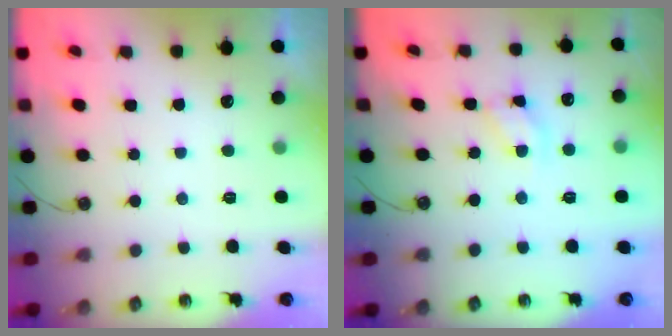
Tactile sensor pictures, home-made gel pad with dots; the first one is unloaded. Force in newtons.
{"total": 7.1, "press": 7.1, "slide": 0.5}